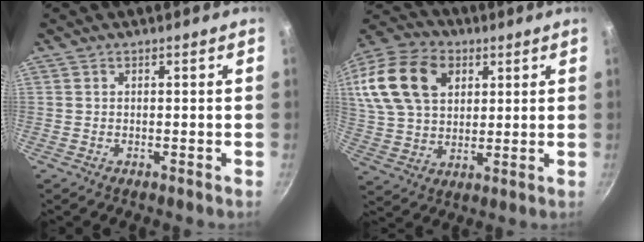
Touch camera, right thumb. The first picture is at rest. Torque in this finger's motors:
{"motor_torque": [-0.75, 1.23, 0.77, -0.44, 0.15]}